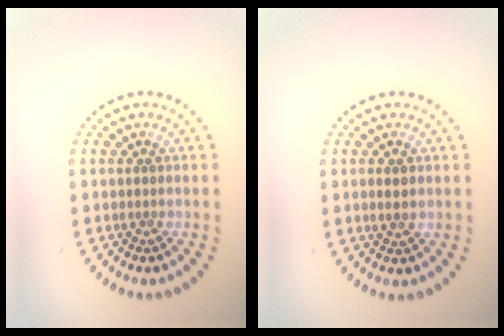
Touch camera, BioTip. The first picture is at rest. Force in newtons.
{"total": 0.9, "press": 0.9, "slide": 0.2}